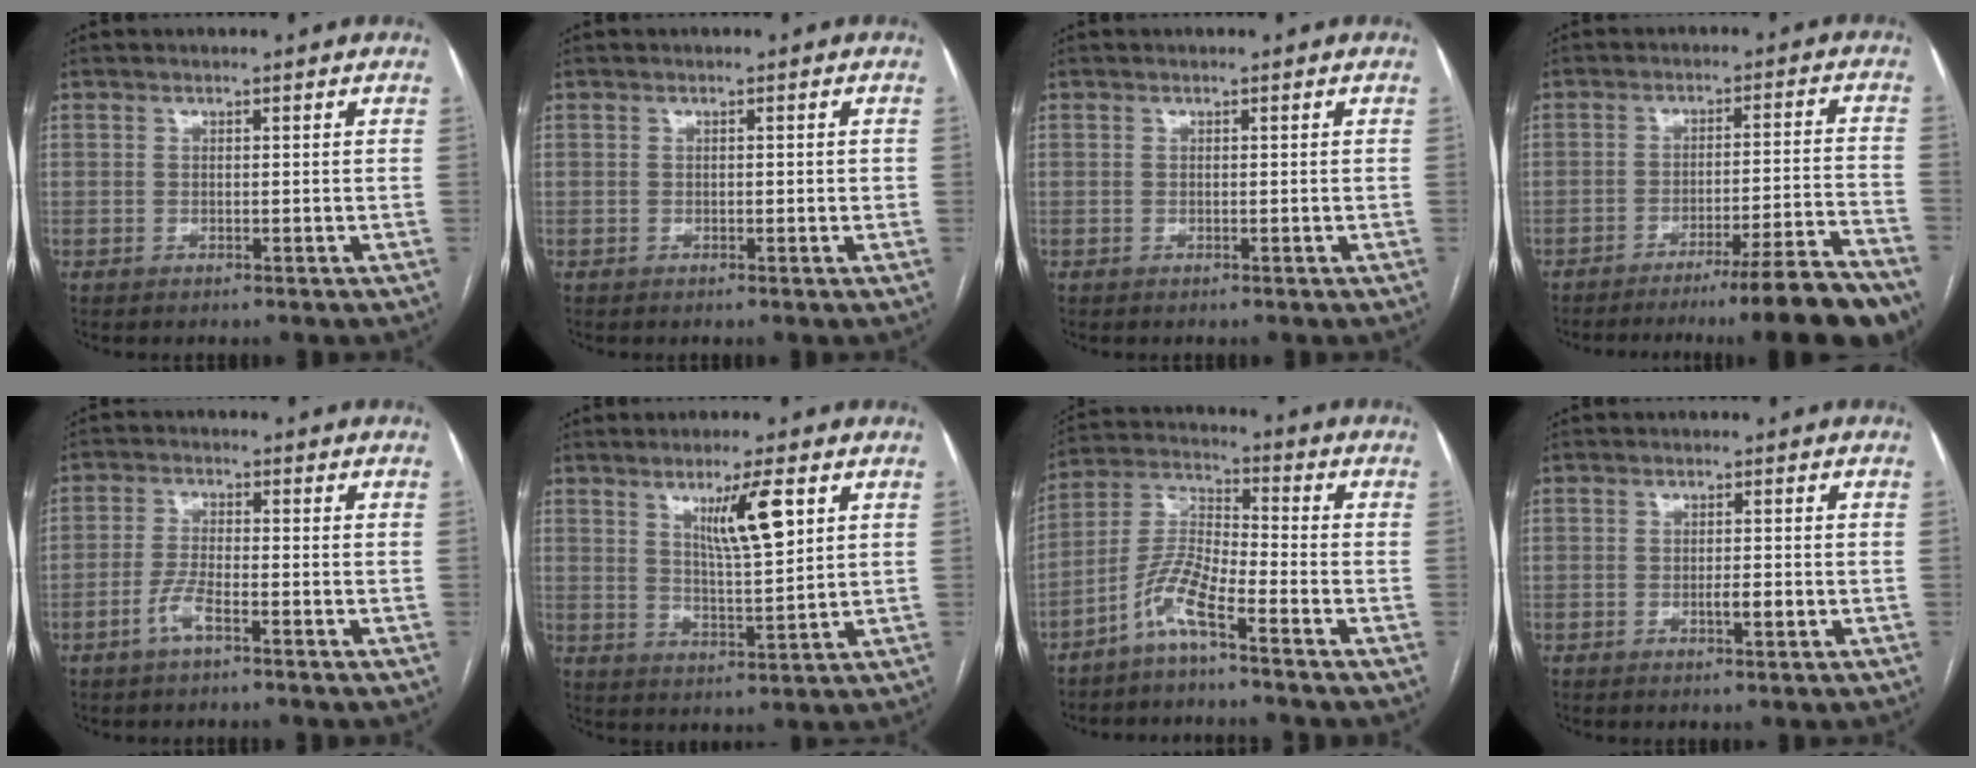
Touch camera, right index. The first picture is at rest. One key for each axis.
{"total": 1.0, "fx": -0.1, "fy": 0.3, "fz": 1.0, "tx": -0.014, "ty": 0.000, "tz": 0.002}
{"total": 0.0}
{"total": 16.3, "fx": -13.8, "fy": -1.6, "fz": 8.5, "tx": -0.063, "ty": -0.002, "tz": -0.196}
{"total": 3.6, "fx": -2.2, "fy": 0.5, "fz": 2.8, "tx": -0.061, "ty": -0.001, "tz": -0.047}
{"total": 7.7, "fx": 3.5, "fy": 0.5, "fz": 6.9, "tx": -0.120, "ty": -0.007, "tz": 0.063}
{"total": 7.3, "fx": -5.0, "fy": 0.4, "fz": 5.4, "tx": -0.125, "ty": -0.003, "tz": -0.108}
{"total": 2.3, "fx": -0.7, "fy": 0.3, "fz": 2.1, "tx": -0.037, "ty": -0.001, "tz": -0.009}